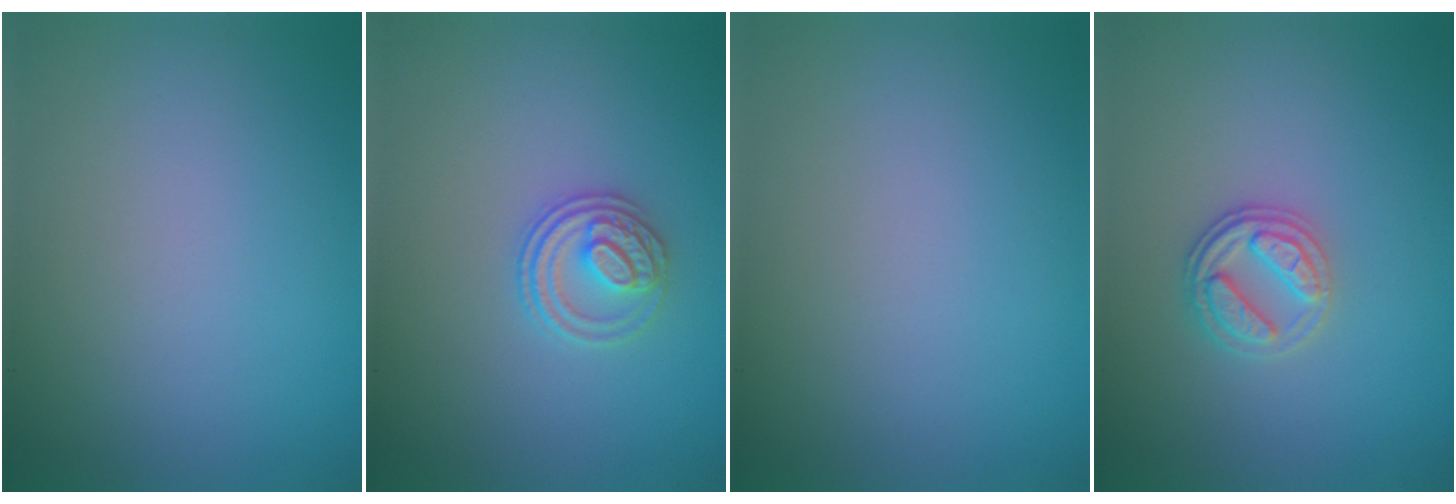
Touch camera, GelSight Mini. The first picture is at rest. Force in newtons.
{"total": 2.8, "press": 2.7, "slide": 1.0}
{"total": 0.0}
{"total": 2.7, "press": 2.6, "slide": 0.8}